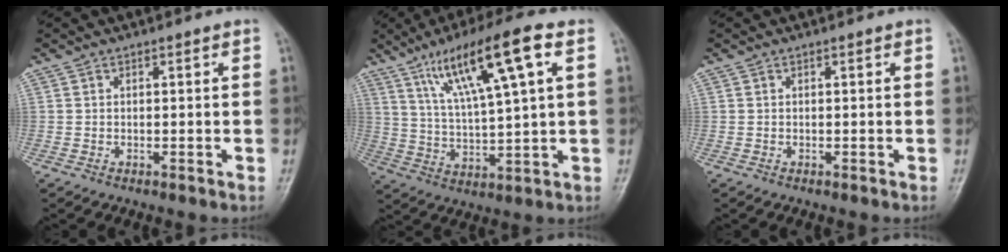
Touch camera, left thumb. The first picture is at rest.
{"total": 15.5, "force": [6.9, 2.3, 13.7], "torque": [-0.247, -0.008, 0.127]}
{"total": 0.0}